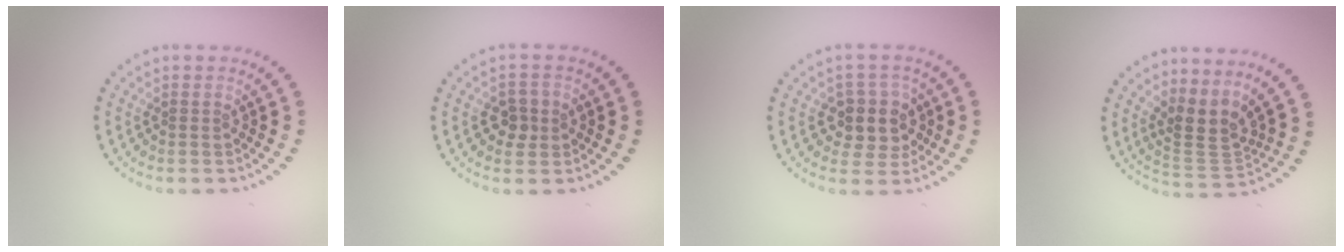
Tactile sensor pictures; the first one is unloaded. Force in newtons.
{"total": 2.0, "press": 2.0, "slide": 0.4}
{"total": 3.7, "press": 3.4, "slide": 1.3}
{"total": 3.3, "press": 2.4, "slide": 2.3}